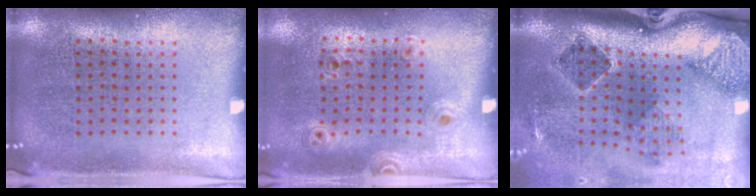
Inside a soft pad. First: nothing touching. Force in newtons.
{"total": 1.1, "press": 0.9, "slide": 0.6}
{"total": 2.8, "press": 1.9, "slide": 2.1}